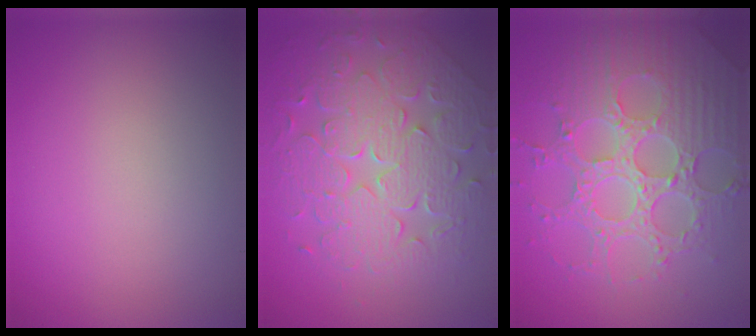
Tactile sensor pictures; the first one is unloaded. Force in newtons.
{"total": 9.3, "press": 6.7, "slide": 6.4}
{"total": 8.1, "press": 6.0, "slide": 5.4}